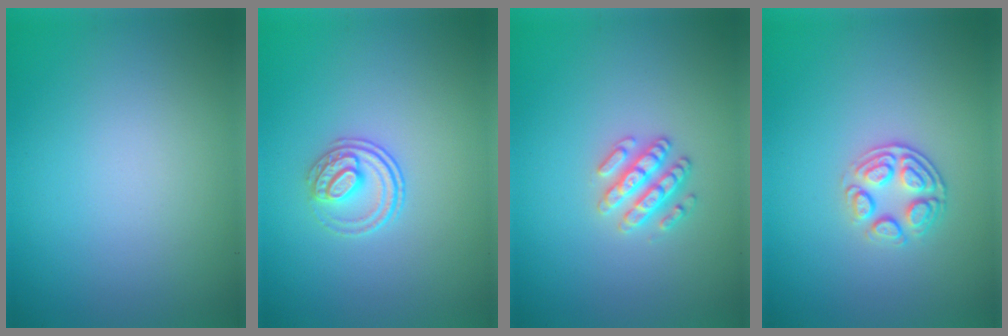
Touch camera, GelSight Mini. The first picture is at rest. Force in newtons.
{"total": 2.3, "press": 1.7, "slide": 1.5}
{"total": 2.6, "press": 2.5, "slide": 0.4}
{"total": 2.7, "press": 2.4, "slide": 1.2}